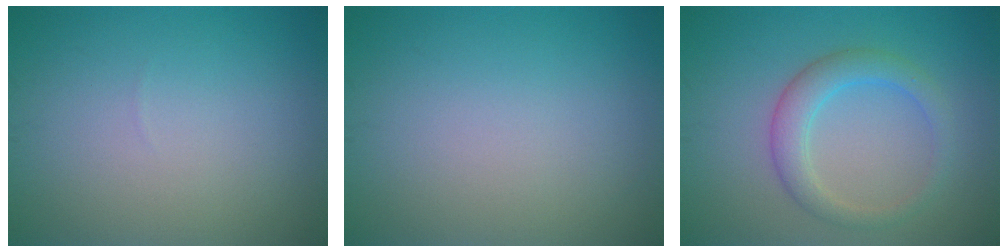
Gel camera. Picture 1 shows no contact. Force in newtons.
{"total": 0.0}
{"total": 3.3, "press": 3.3, "slide": 0.1}